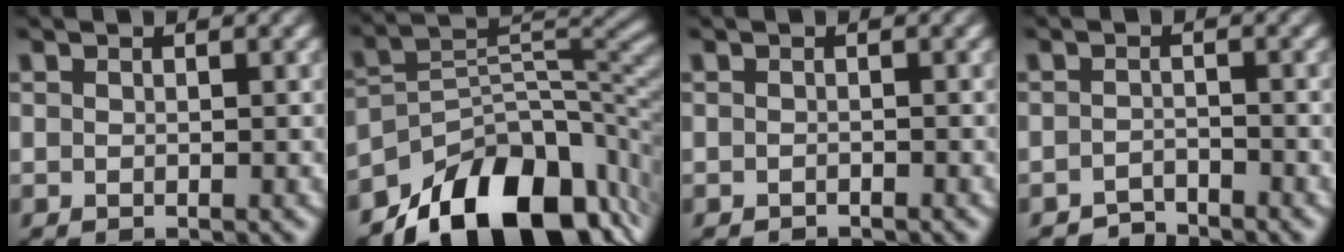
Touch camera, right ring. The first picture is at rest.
{"total": 15.3, "force": [-8.5, 8.3, 9.6], "torque": [-0.130, -0.025, -0.120]}
{"total": 0.8, "force": [-0.8, 0.2, -0.2], "torque": [-0.006, -0.006, -0.011]}
{"total": 2.6, "force": [-2.5, 0.5, -0.3], "torque": [0.002, -0.011, -0.043]}